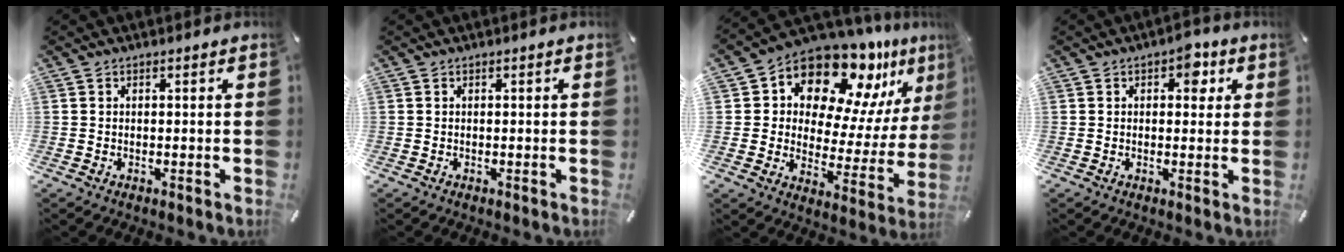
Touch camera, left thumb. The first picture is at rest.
{"total": 0.0}
{"total": 16.9, "force": [13.3, 8.0, 6.8], "torque": [-0.108, -0.121, 0.227]}
{"total": 4.9, "force": [1.7, 3.0, 3.4], "torque": [-0.025, -0.008, 0.018]}